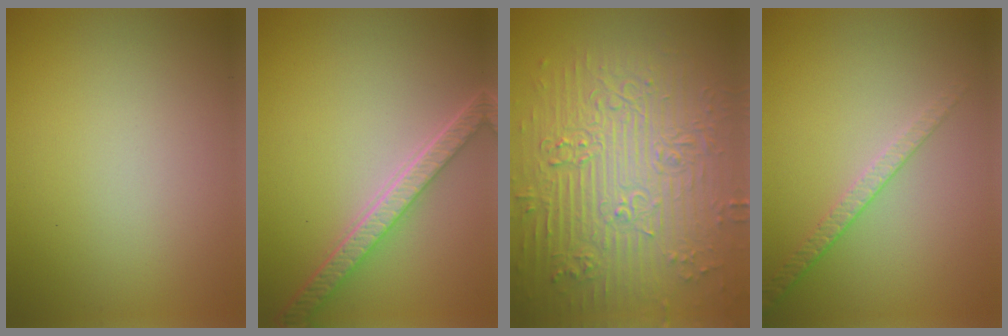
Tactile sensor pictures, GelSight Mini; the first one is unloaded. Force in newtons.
{"total": 4.6, "press": 3.5, "slide": 2.9}
{"total": 11.0, "press": 7.3, "slide": 8.2}
{"total": 1.9, "press": 1.4, "slide": 1.3}